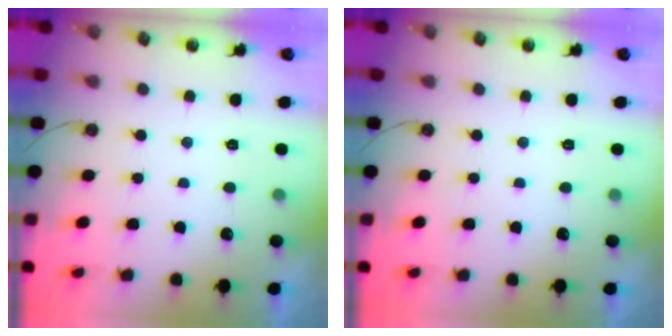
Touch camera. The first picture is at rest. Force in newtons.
{"total": 0.0}